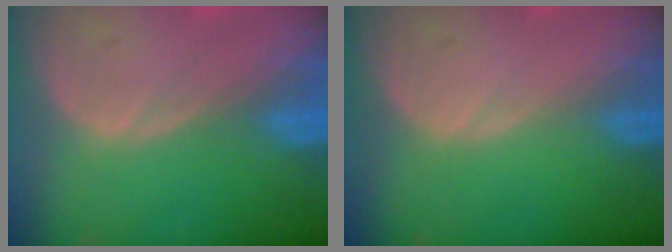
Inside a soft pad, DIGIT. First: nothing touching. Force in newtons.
{"total": 0.0}